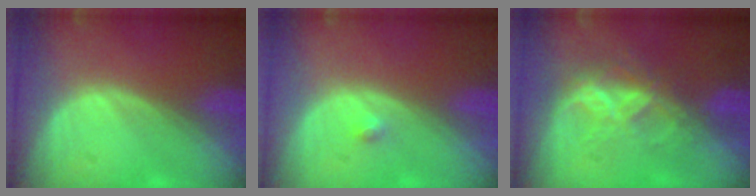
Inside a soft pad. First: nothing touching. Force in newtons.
{"total": 1.1, "press": 0.9, "slide": 0.5}
{"total": 7.0, "press": 5.9, "slide": 3.7}